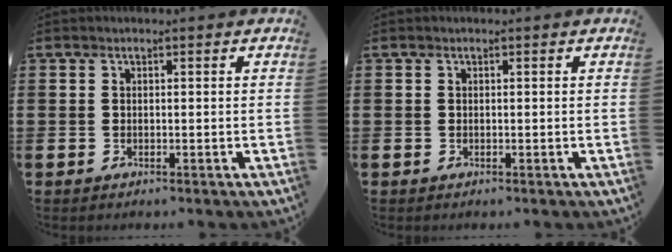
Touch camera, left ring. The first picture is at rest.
{"total": 0.0}